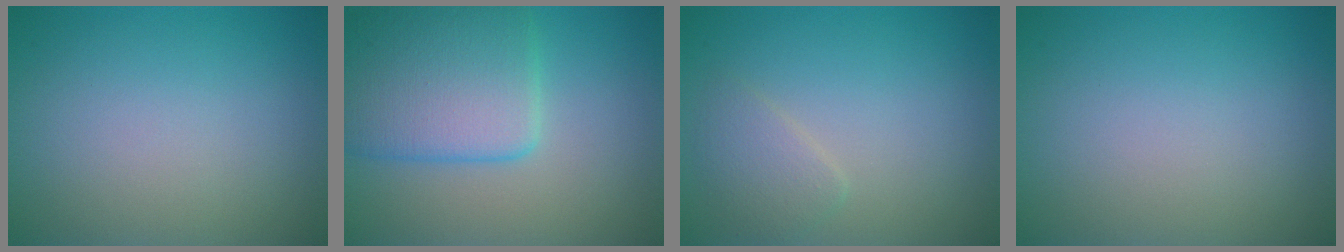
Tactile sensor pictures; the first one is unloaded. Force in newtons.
{"total": 6.6, "press": 6.6, "slide": 0.3}
{"total": 1.8, "press": 1.8, "slide": 0.1}
{"total": 0.0}